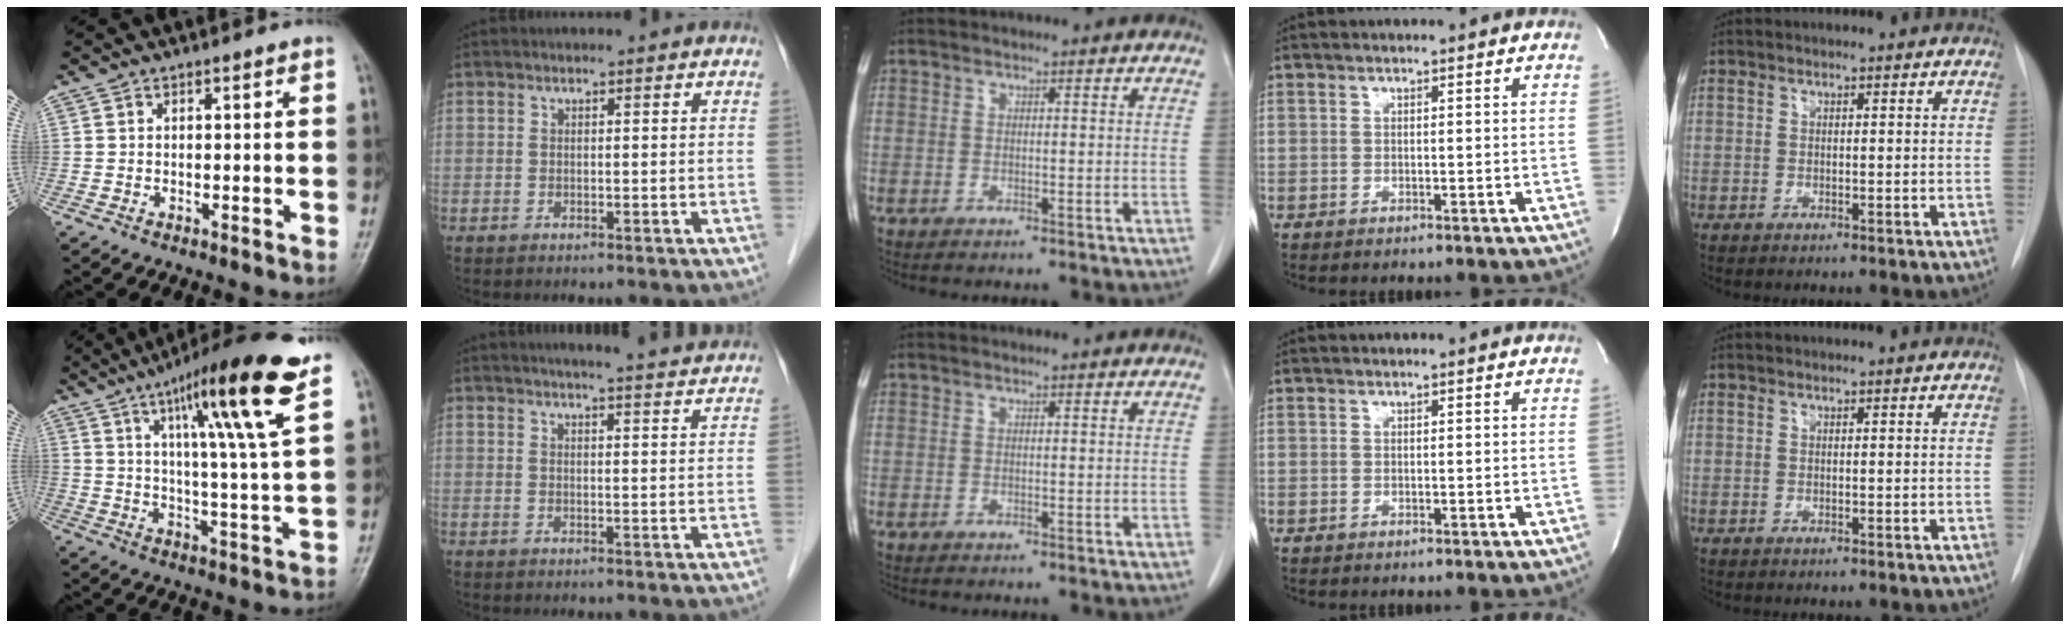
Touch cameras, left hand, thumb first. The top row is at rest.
{"thumb": {"total": 18.4, "force": [9.8, 1.2, 15.6], "torque": [-0.234, -0.040, 0.147]}, "index": {"total": 10.7, "force": [9.9, 0.4, 4.0], "torque": [-0.050, 0.002, 0.112]}}